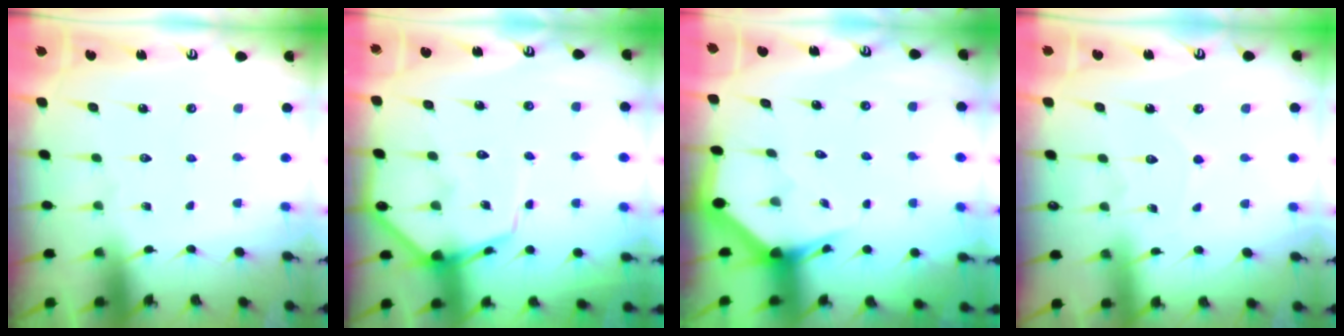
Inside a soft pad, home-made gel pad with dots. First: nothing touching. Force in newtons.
{"total": 8.7, "press": 8.7, "slide": 0.9}
{"total": 3.0, "press": 3.0, "slide": 0.0}
{"total": 3.2, "press": 3.2, "slide": 0.3}